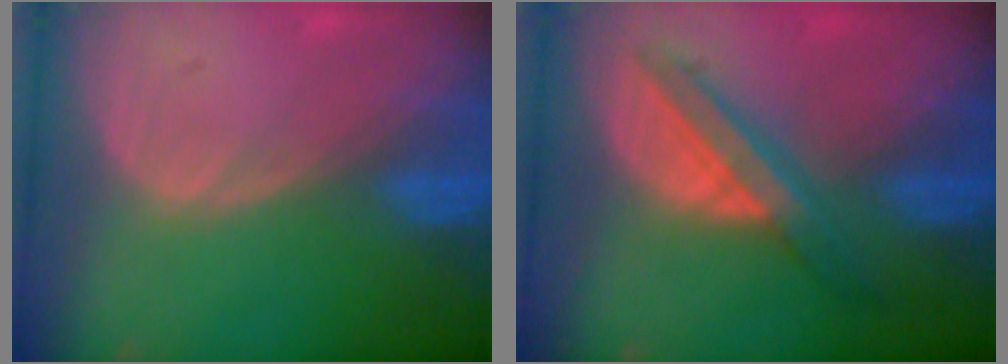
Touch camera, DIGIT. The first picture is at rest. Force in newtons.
{"total": 5.9, "press": 5.8, "slide": 0.5}